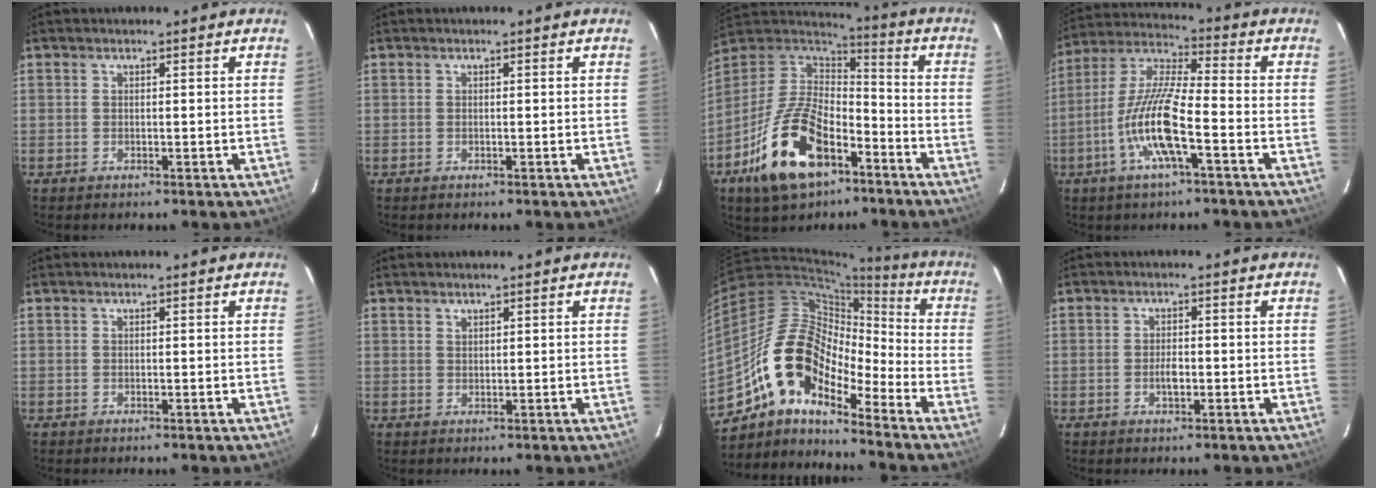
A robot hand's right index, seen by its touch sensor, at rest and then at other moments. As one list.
[{"total": 0.0}, {"total": 20.7, "force": [-10.4, 10.7, 14.3], "torque": [-0.306, -0.007, -0.182]}, {"total": 12.6, "force": [-4.8, 1.9, 11.5], "torque": [-0.237, -0.003, -0.098]}, {"total": 0.0}, {"total": 0.9, "force": [0.7, 0.4, 0.1], "torque": [-0.003, 0.001, 0.014]}, {"total": 15.1, "force": [-10.8, 6.1, 8.8], "torque": [-0.143, 0.006, -0.218]}, {"total": 2.3, "force": [-0.6, 1.2, 1.8], "torque": [-0.034, 0.000, -0.011]}]